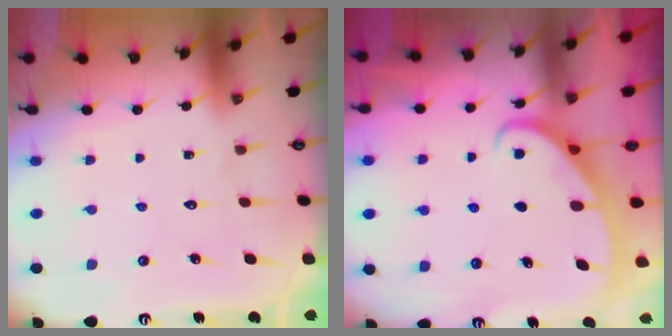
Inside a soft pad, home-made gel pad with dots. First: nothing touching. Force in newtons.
{"total": 2.7, "press": 2.7, "slide": 0.4}